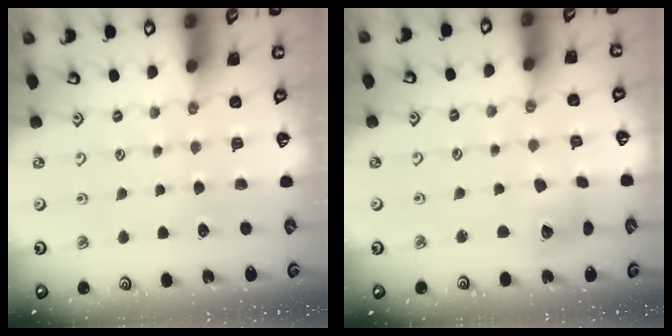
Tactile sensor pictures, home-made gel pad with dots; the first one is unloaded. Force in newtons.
{"total": 7.4, "press": 7.4, "slide": 1.0}